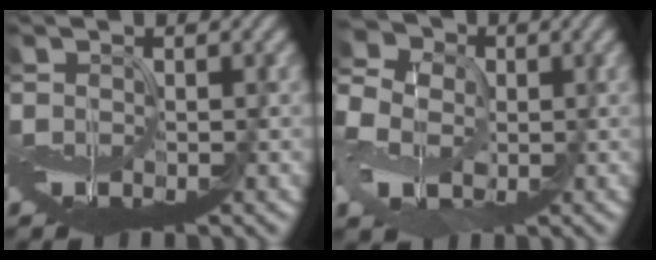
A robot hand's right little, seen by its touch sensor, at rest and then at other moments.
{"total": 9.2, "force": [-0.9, 7.6, 5.1], "torque": [-0.129, -0.008, -0.036]}